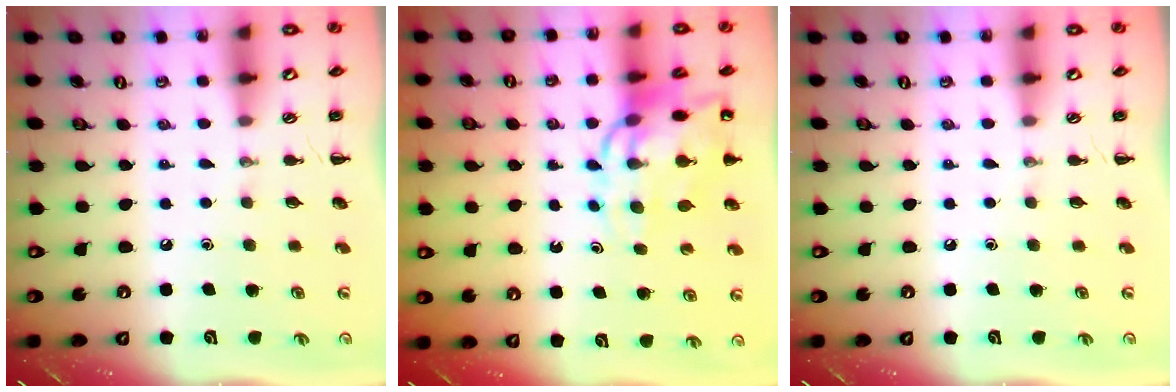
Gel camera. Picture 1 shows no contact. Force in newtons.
{"total": 13.2, "press": 12.7, "slide": 3.5}
{"total": 0.0}